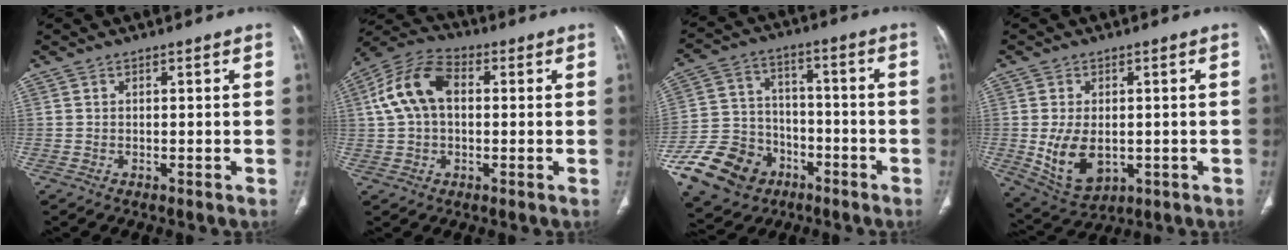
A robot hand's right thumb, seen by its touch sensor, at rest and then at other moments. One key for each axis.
{"total": 11.6, "fx": 1.6, "fy": 7.5, "fz": 8.7, "tx": -0.171, "ty": 0.032, "tz": 0.023}
{"total": 17.3, "fx": -8.9, "fy": 13.0, "fz": 7.1, "tx": -0.127, "ty": 0.057, "tz": -0.151}
{"total": 9.7, "fx": -1.1, "fy": 6.2, "fz": 7.3, "tx": -0.124, "ty": -0.008, "tz": 0.002}